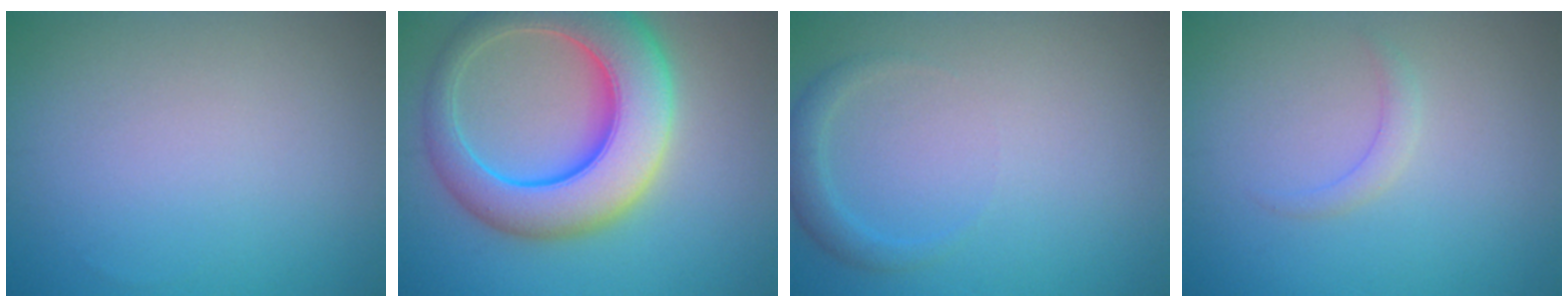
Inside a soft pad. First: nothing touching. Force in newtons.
{"total": 11.0, "press": 11.0, "slide": 0.3}
{"total": 1.7, "press": 1.7, "slide": 0.1}
{"total": 1.2, "press": 1.2, "slide": 0.1}